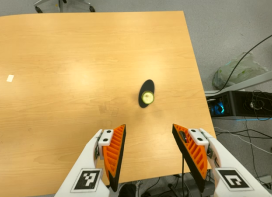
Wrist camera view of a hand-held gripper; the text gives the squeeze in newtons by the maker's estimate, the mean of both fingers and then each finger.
{"total": 0.0}